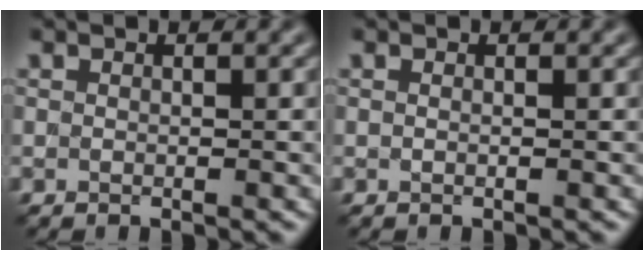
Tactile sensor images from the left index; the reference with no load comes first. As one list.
[{"total": 0.0}]